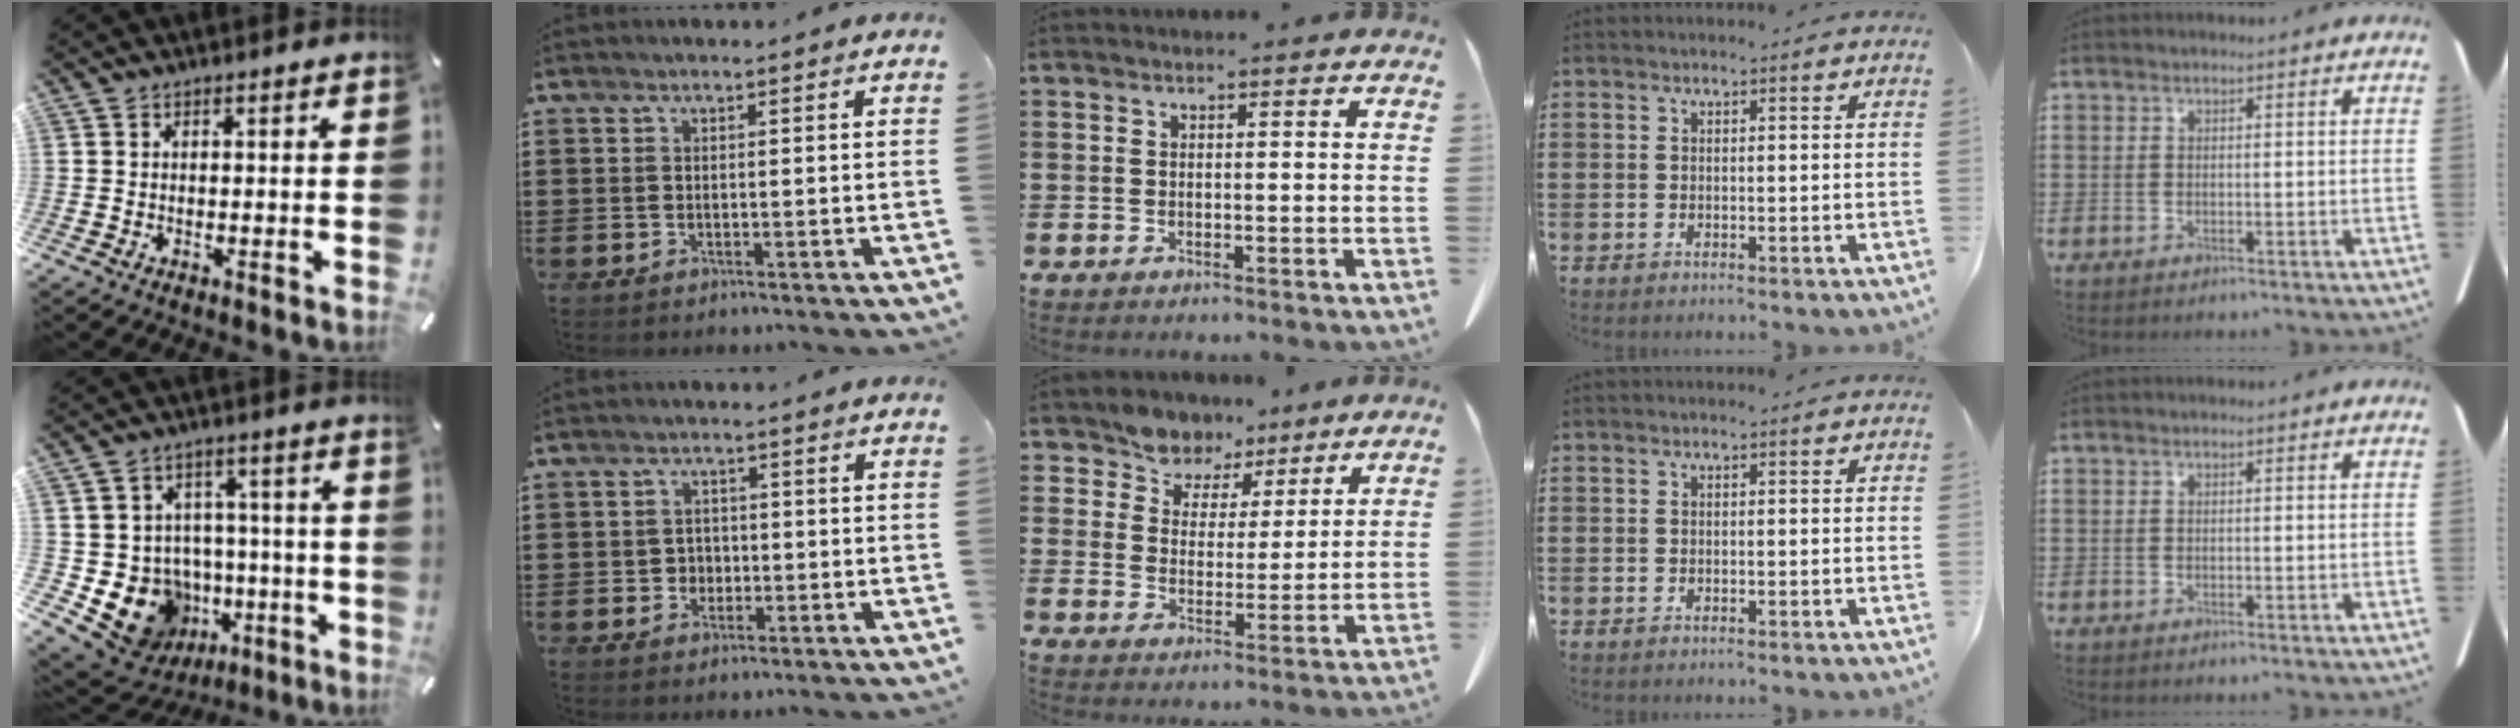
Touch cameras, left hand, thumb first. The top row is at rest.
{"thumb": {"total": 12.7, "force": [-4.0, 11.4, 4.0], "torque": [-0.056, 0.006, -0.045]}, "index": {"total": 2.3, "force": [-0.4, 2.2, 0.7], "torque": [-0.022, 0.004, -0.012]}, "middle": {"total": 6.5, "force": [5.8, 3.1, -0.1], "torque": [-0.037, -0.031, 0.108]}}